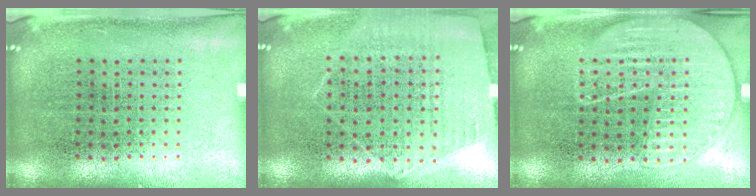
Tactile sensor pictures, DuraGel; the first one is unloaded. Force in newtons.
{"total": 1.2, "press": 1.1, "slide": 0.5}
{"total": 1.6, "press": 1.5, "slide": 0.5}